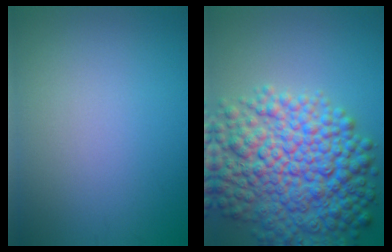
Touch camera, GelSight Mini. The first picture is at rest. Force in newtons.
{"total": 11.8, "press": 11.8, "slide": 0.4}